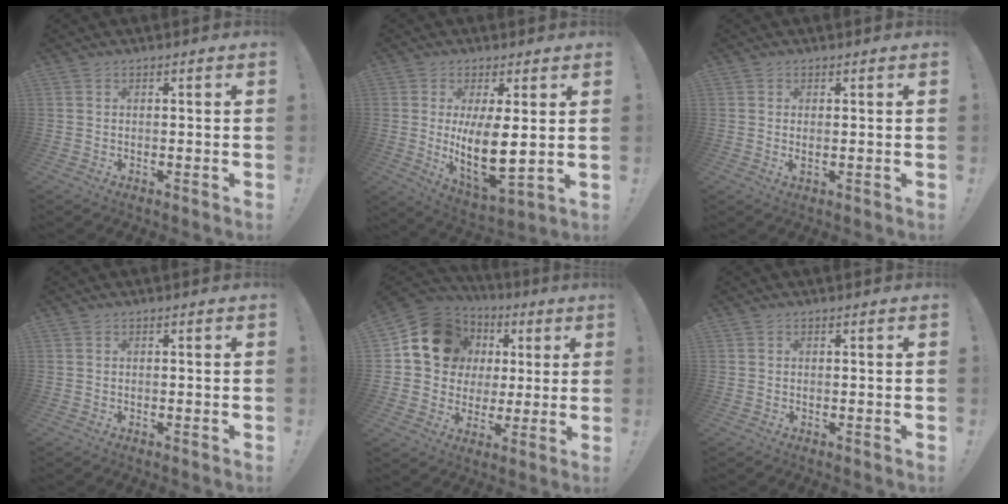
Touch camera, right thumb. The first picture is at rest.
{"total": 12.6, "force": [1.6, 5.2, 11.4], "torque": [-0.208, -0.031, 0.031]}
{"total": 1.4, "force": [0.6, 0.1, 1.3], "torque": [-0.017, -0.004, 0.007]}
{"total": 0.0}
{"total": 16.0, "force": [5.2, 13.7, 6.5], "torque": [-0.082, -0.016, 0.117]}
{"total": 0.0}